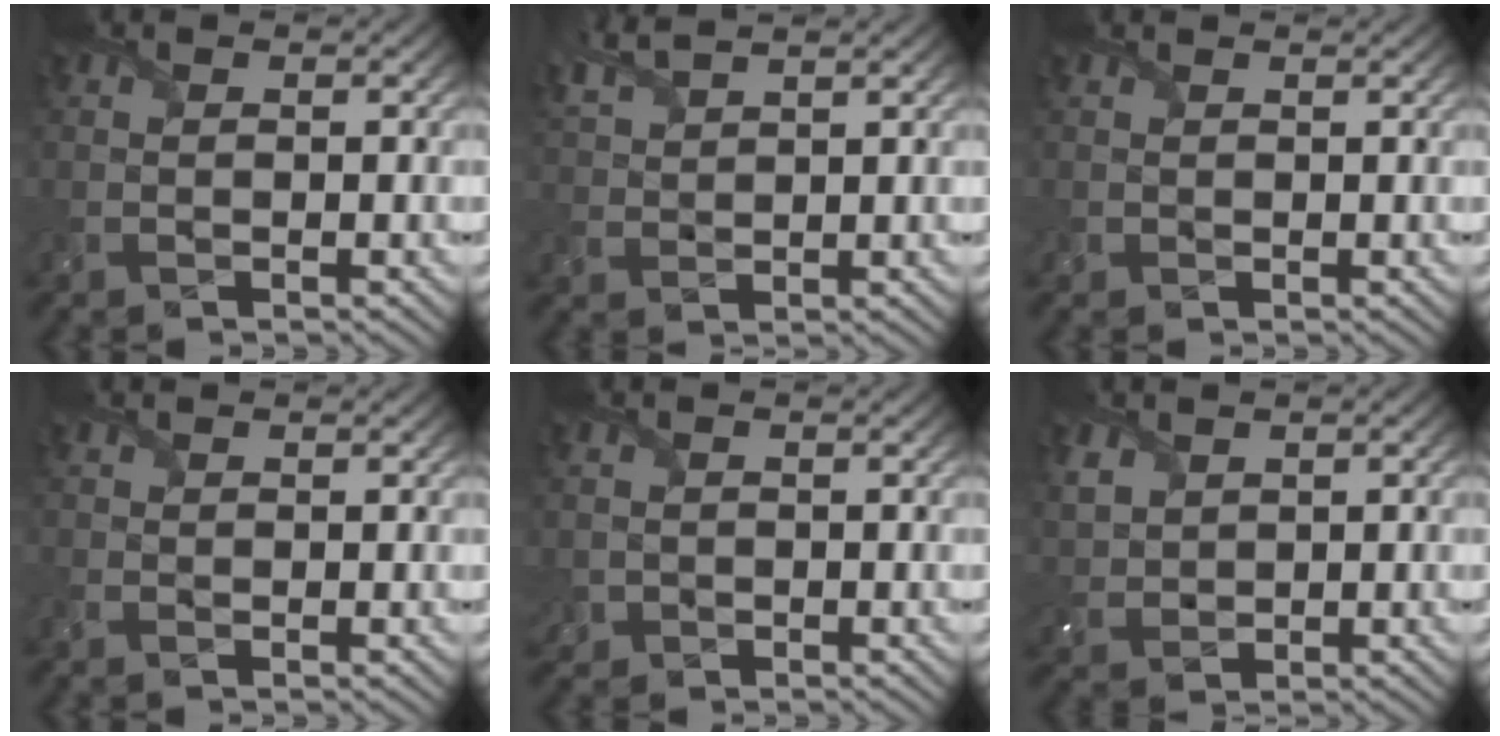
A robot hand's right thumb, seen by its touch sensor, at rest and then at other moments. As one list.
[{"total": 4.2, "force": [3.4, 1.0, 2.2], "torque": [-0.066, 0.018, 0.077]}, {"total": 0.8, "force": [0.6, 0.6, 0.0], "torque": [-0.004, 0.007, 0.012]}, {"total": 0.7, "force": [0.5, 0.3, 0.3], "torque": [-0.014, 0.008, 0.013]}, {"total": 2.0, "force": [0.2, 1.9, 0.6], "torque": [-0.029, 0.003, 0.001]}, {"total": 3.7, "force": [2.3, 2.4, 1.5], "torque": [-0.055, -0.002, 0.055]}]